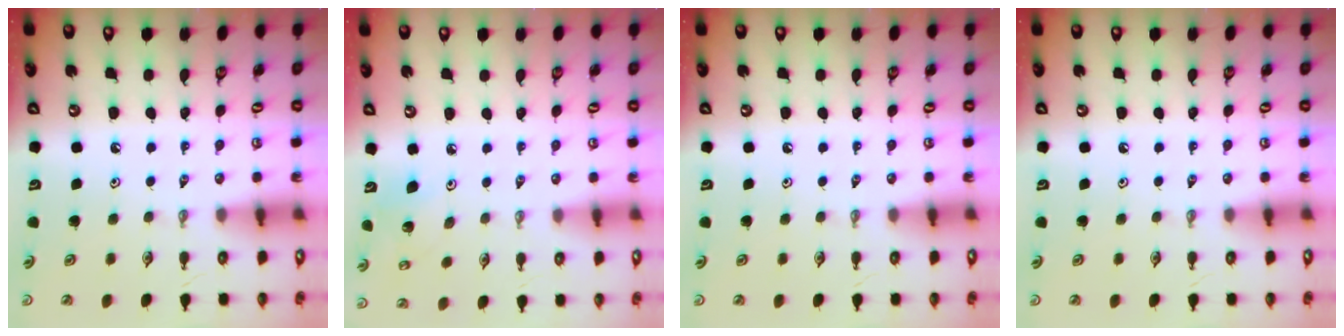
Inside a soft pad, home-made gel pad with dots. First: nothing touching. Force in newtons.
{"total": 5.0, "press": 4.6, "slide": 1.9}
{"total": 0.0}
{"total": 0.0}